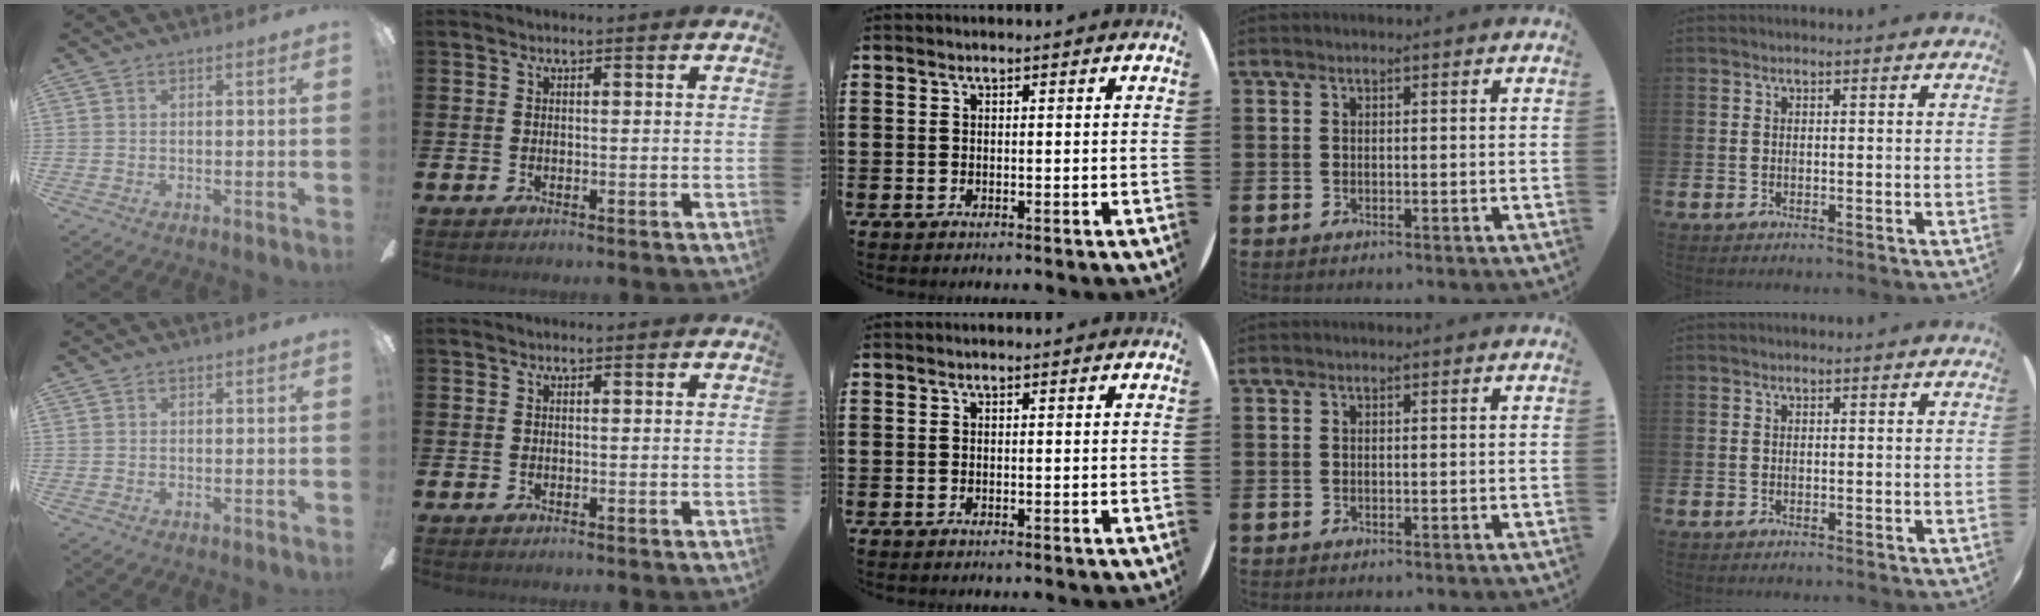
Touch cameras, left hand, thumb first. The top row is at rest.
{}